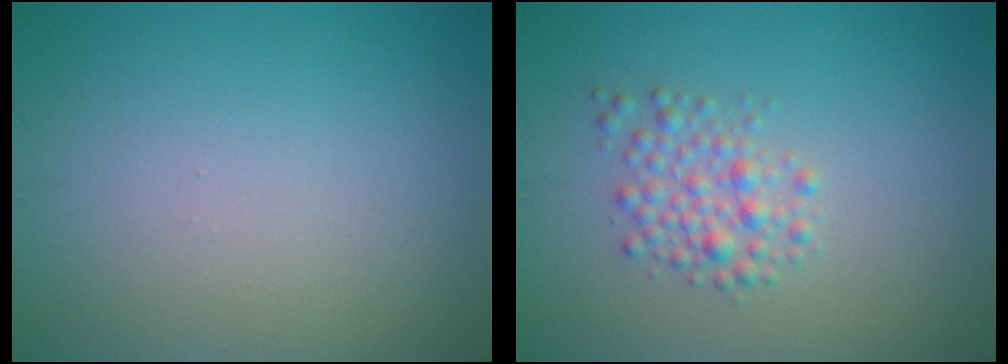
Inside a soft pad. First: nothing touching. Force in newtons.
{"total": 2.5, "press": 2.5, "slide": 0.1}